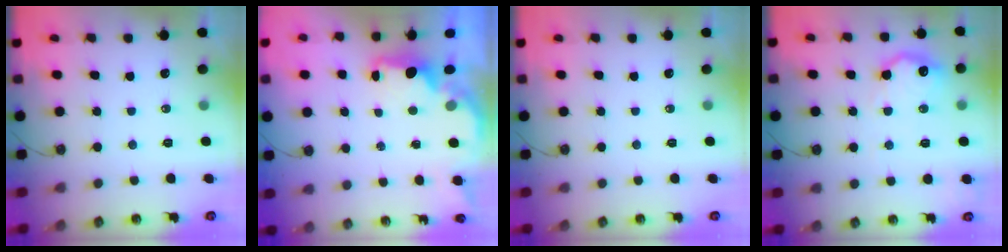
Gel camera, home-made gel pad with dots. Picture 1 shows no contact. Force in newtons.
{"total": 1.9, "press": 1.8, "slide": 0.7}
{"total": 0.0}
{"total": 13.3, "press": 13.3, "slide": 0.6}